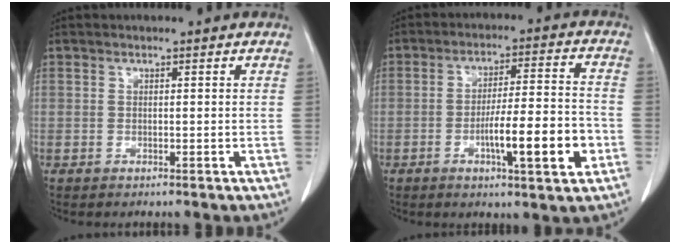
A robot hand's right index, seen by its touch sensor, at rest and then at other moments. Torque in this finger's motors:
{"motor_torque": [0.82, -0.33, 0.30, 0.15]}